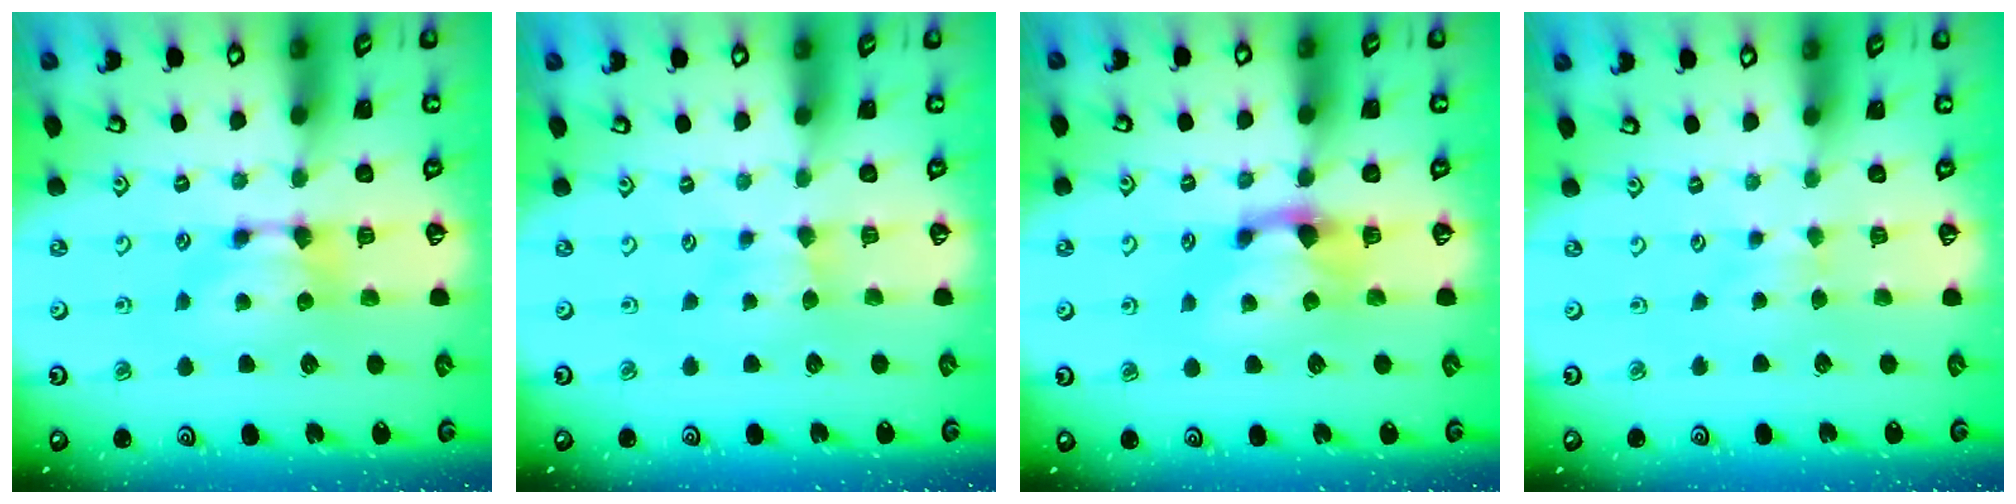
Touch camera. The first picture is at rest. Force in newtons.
{"total": 2.9, "press": 2.9, "slide": 0.3}
{"total": 1.4, "press": 0.6, "slide": 1.2}
{"total": 2.5, "press": 2.5, "slide": 0.5}